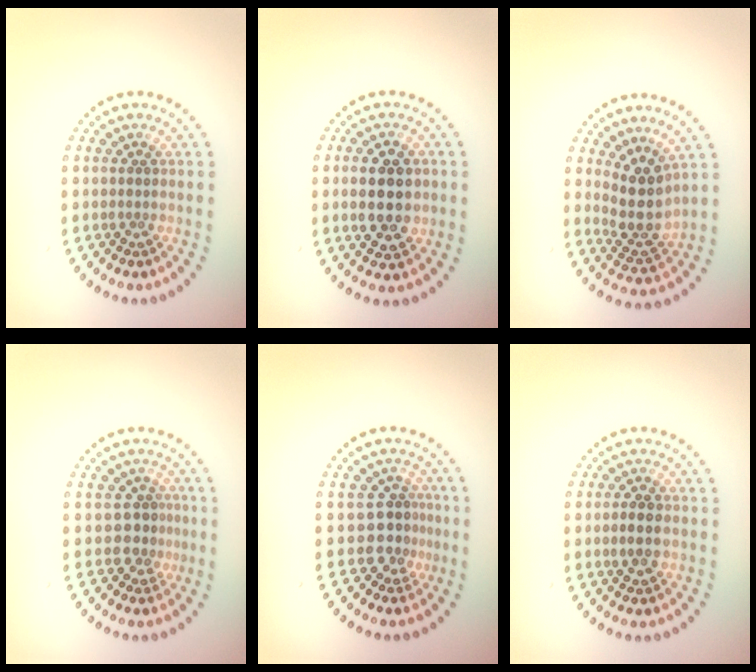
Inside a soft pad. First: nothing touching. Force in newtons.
{"total": 5.1, "press": 5.1, "slide": 0.3}
{"total": 3.9, "press": 3.1, "slide": 2.4}
{"total": 2.1, "press": 1.6, "slide": 1.3}
{"total": 2.6, "press": 1.9, "slide": 1.8}
{"total": 1.5, "press": 1.5, "slide": 0.1}